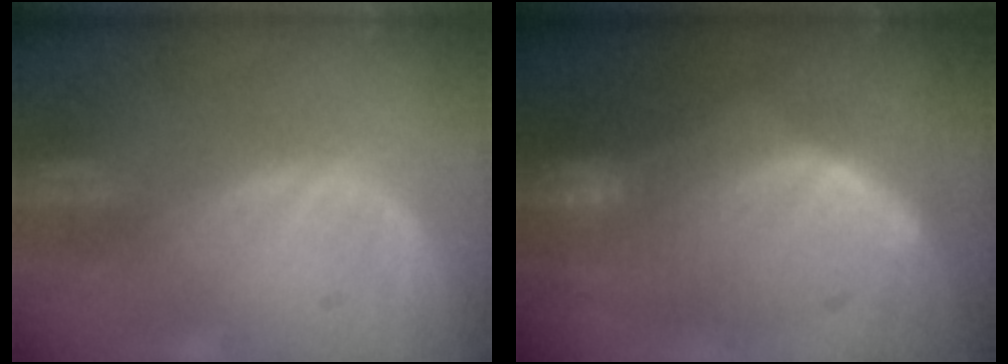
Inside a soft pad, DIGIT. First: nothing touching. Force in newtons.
{"total": 9.9, "press": 8.9, "slide": 4.2}